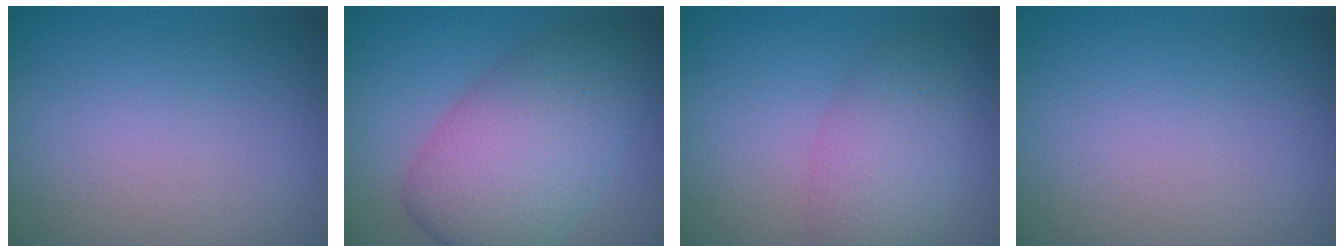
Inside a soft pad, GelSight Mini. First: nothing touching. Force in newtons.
{"total": 8.4, "press": 8.4, "slide": 0.1}
{"total": 3.9, "press": 3.9, "slide": 0.1}
{"total": 0.0}